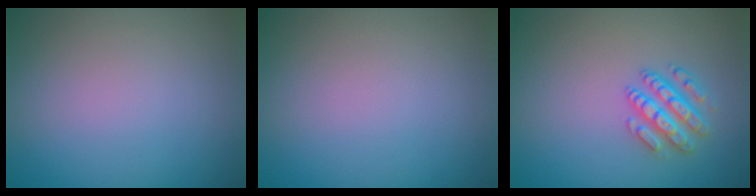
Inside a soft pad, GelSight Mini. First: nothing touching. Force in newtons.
{"total": 0.0}
{"total": 2.9, "press": 2.9, "slide": 0.7}